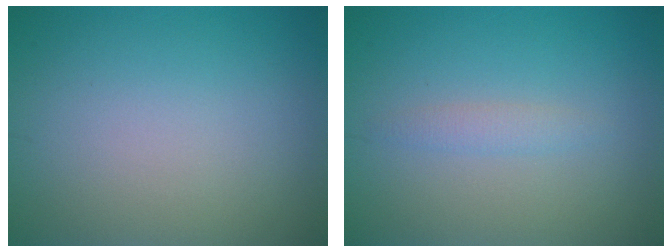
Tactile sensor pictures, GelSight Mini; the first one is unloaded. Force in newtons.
{"total": 1.2, "press": 1.2, "slide": 0.0}